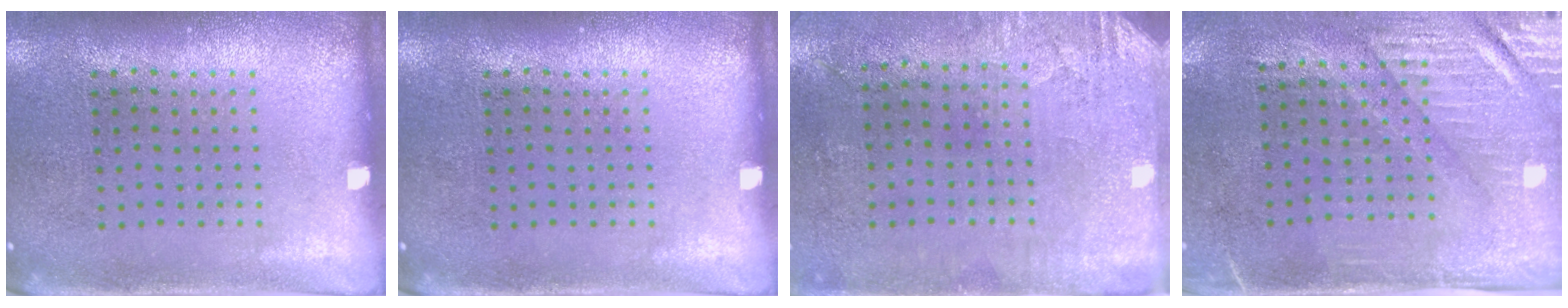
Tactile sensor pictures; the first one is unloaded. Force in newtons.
{"total": 0.0}
{"total": 2.8, "press": 2.4, "slide": 1.6}
{"total": 3.0, "press": 2.6, "slide": 1.5}